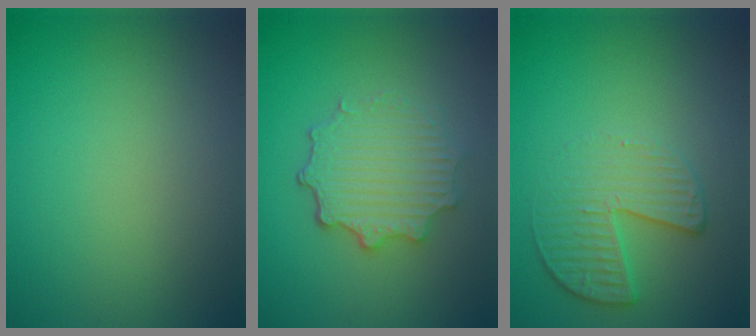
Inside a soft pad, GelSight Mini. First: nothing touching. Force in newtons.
{"total": 4.9, "press": 3.8, "slide": 3.1}
{"total": 4.5, "press": 3.0, "slide": 3.3}